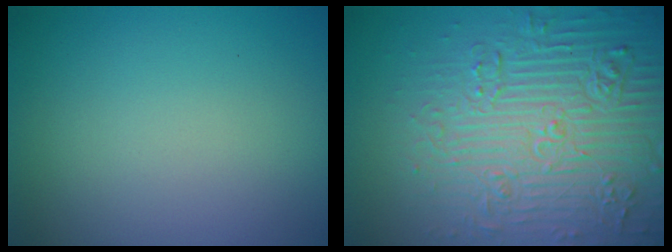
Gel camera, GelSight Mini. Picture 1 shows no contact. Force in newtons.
{"total": 8.0, "press": 7.7, "slide": 2.0}